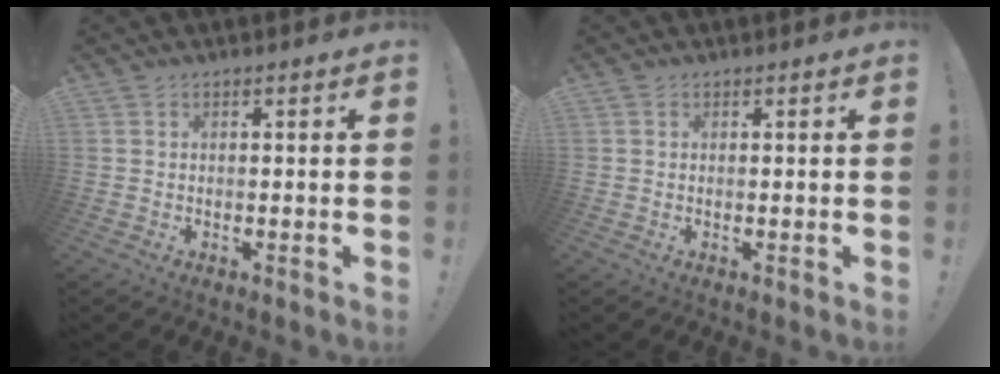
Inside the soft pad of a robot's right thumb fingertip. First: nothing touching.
{"total": 0.5, "force": [0.3, 0.4, -0.1], "torque": [0.006, -0.002, 0.006]}